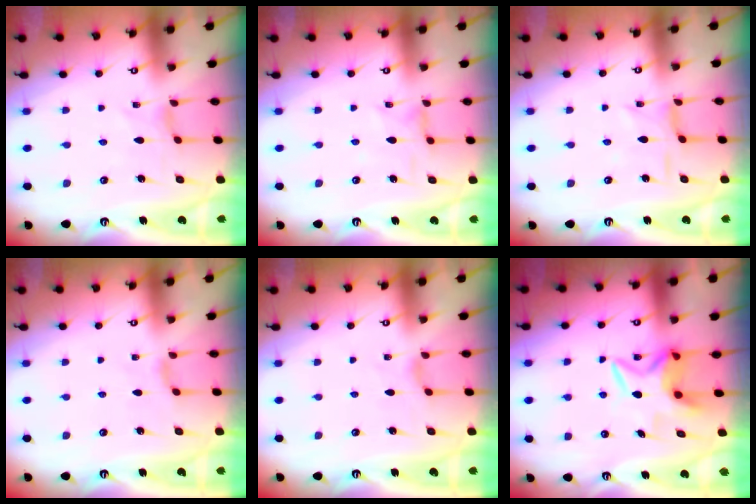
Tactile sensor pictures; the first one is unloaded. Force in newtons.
{"total": 2.2, "press": 2.2, "slide": 0.3}
{"total": 2.3, "press": 2.3, "slide": 0.2}
{"total": 2.6, "press": 2.6, "slide": 0.5}
{"total": 2.0, "press": 2.0, "slide": 0.3}
{"total": 7.0, "press": 7.0, "slide": 0.6}